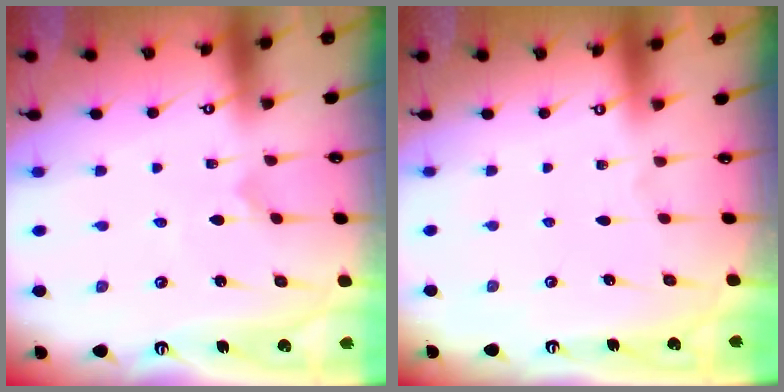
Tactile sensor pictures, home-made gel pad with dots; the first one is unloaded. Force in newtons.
{"total": 0.0}